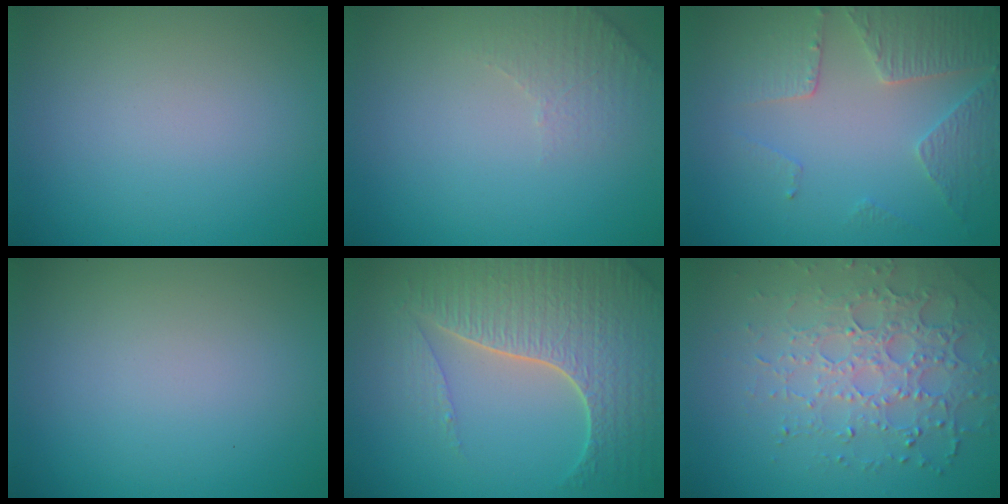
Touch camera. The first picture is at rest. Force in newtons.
{"total": 2.1, "press": 2.0, "slide": 0.5}
{"total": 3.9, "press": 3.0, "slide": 2.4}
{"total": 0.0}
{"total": 7.5, "press": 5.6, "slide": 5.1}
{"total": 4.8, "press": 4.2, "slide": 2.4}